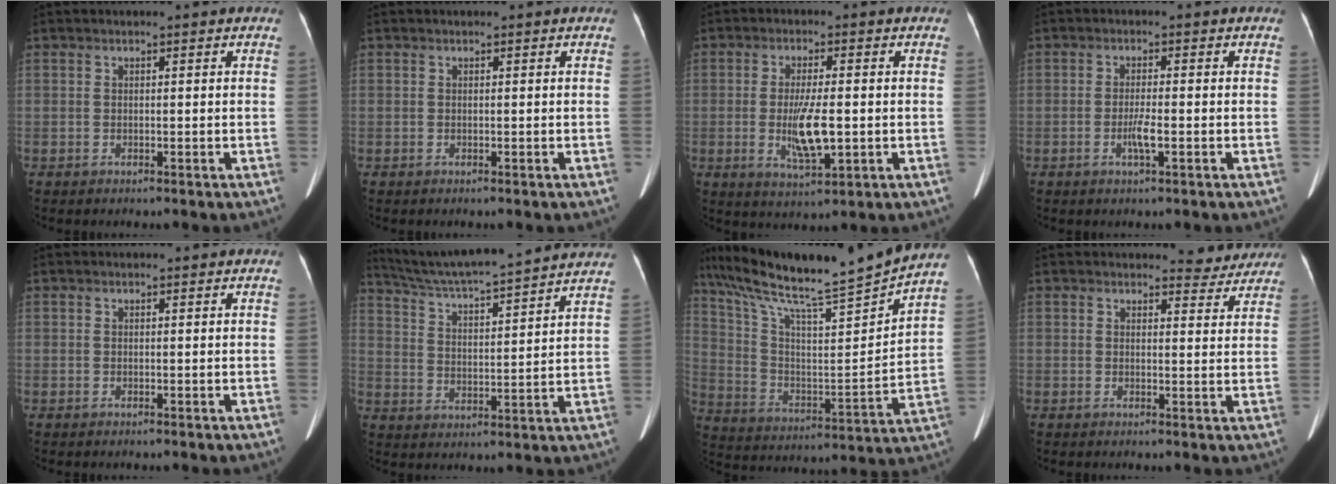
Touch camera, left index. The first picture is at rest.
{"total": 0.0}
{"total": 7.2, "force": [-1.0, 1.5, 7.0], "torque": [-0.135, -0.013, -0.015]}
{"total": 2.8, "force": [-1.0, 0.2, 2.6], "torque": [-0.053, -0.003, -0.019]}
{"total": 0.0}
{"total": 20.9, "force": [19.1, -0.2, 8.5], "torque": [-0.150, 0.004, 0.277]}
{"total": 23.9, "force": [20.6, -0.9, 12.0], "torque": [-0.221, -0.027, 0.325]}
{"total": 4.4, "force": [4.2, 1.4, 0.0], "torque": [0.008, -0.014, 0.035]}